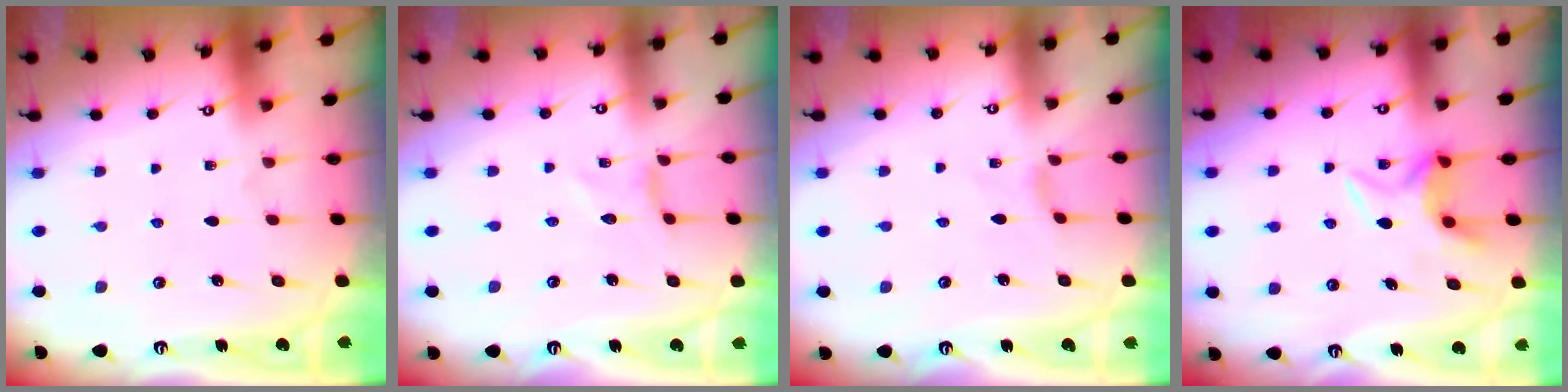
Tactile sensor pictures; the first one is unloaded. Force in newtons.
{"total": 0.0}
{"total": 0.0}
{"total": 5.5, "press": 5.5, "slide": 0.3}